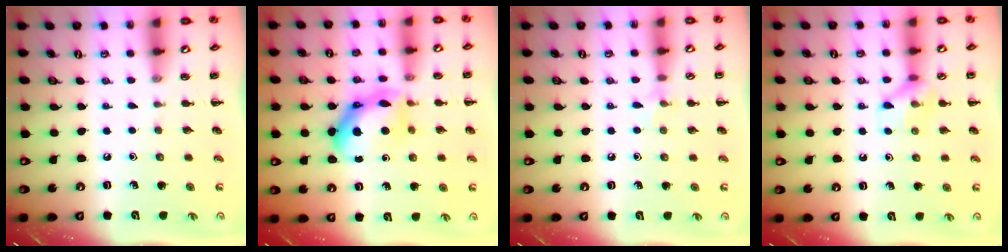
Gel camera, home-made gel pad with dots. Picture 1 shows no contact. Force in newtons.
{"total": 11.6, "press": 11.6, "slide": 0.2}
{"total": 5.1, "press": 4.8, "slide": 1.8}
{"total": 9.3, "press": 9.2, "slide": 1.3}